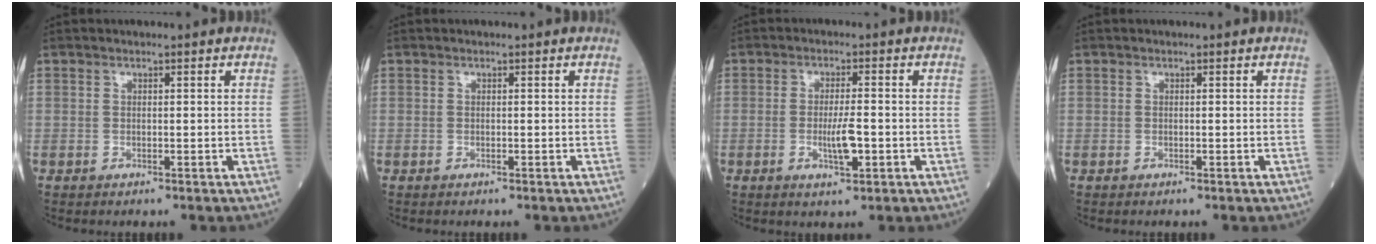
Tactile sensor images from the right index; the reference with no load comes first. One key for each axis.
{"total": 0.0}
{"total": 5.0, "fx": -1.3, "fy": 1.2, "fz": 4.7, "tx": -0.089, "ty": -0.004, "tz": -0.018}
{"total": 0.0}